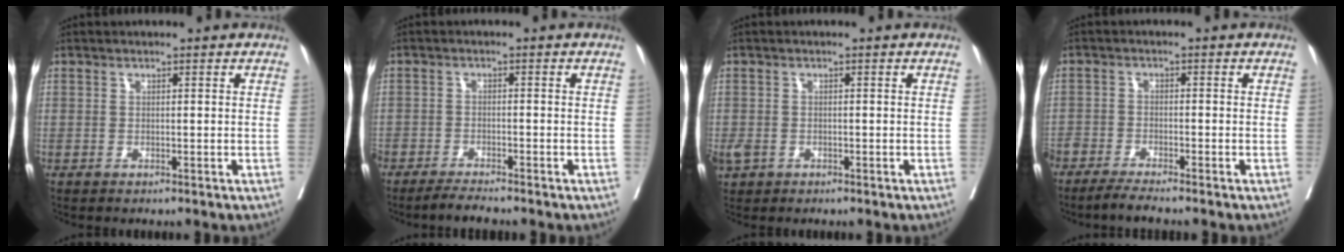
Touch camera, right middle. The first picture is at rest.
{"total": 4.0, "force": [-3.6, 0.0, 1.7], "torque": [-0.025, -0.011, -0.061]}
{"total": 2.9, "force": [-1.4, 2.1, 1.4], "torque": [-0.035, -0.003, -0.022]}
{"total": 5.2, "force": [-4.6, -0.2, 2.5], "torque": [-0.036, -0.014, -0.083]}